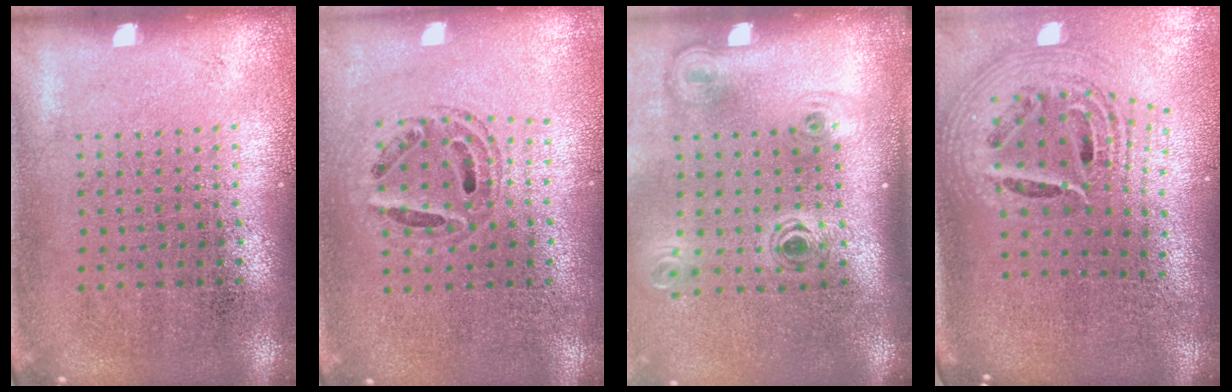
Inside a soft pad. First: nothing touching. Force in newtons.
{"total": 0.6, "press": 0.6, "slide": 0.2}
{"total": 2.2, "press": 1.5, "slide": 1.6}
{"total": 2.6, "press": 1.8, "slide": 1.9}